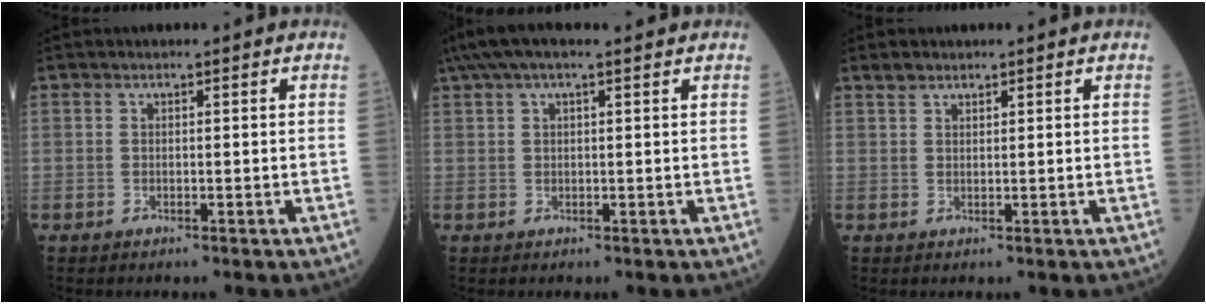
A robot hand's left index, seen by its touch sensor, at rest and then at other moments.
{"total": 7.5, "force": [5.6, 1.3, 4.9], "torque": [-0.094, 0.056, 0.094]}
{"total": 1.3, "force": [1.2, 0.5, 0.3], "torque": [-0.008, 0.008, 0.023]}